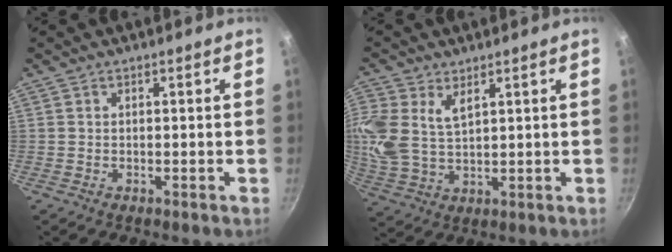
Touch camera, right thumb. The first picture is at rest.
{"total": 11.0, "force": [4.6, 6.9, 7.3], "torque": [-0.166, -0.009, 0.097]}